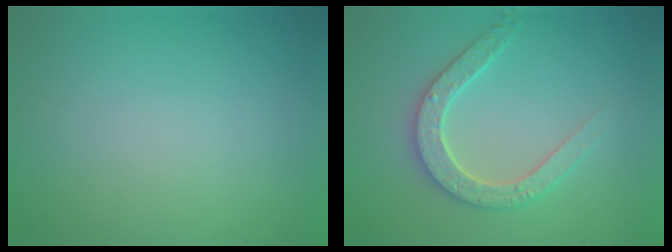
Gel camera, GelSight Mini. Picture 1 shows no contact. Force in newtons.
{"total": 3.3, "press": 3.3, "slide": 0.6}